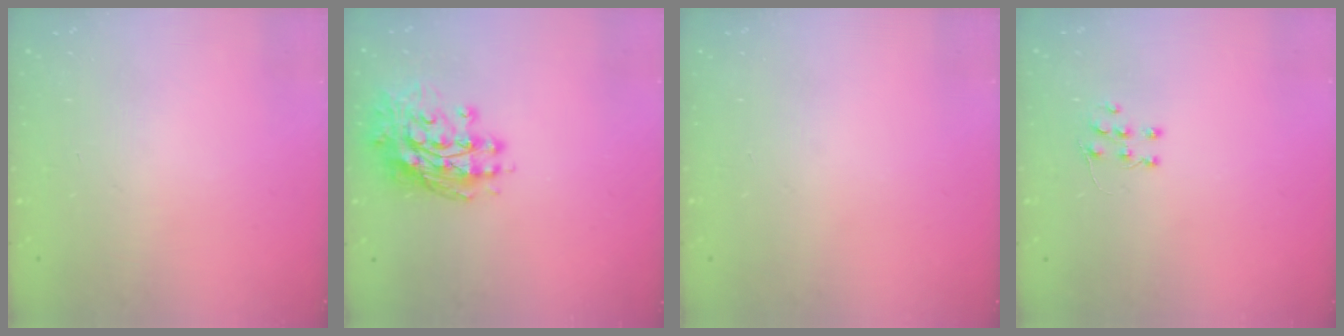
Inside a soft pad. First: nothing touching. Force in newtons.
{"total": 11.8, "press": 11.7, "slide": 1.3}
{"total": 0.0}
{"total": 5.7, "press": 5.6, "slide": 0.4}